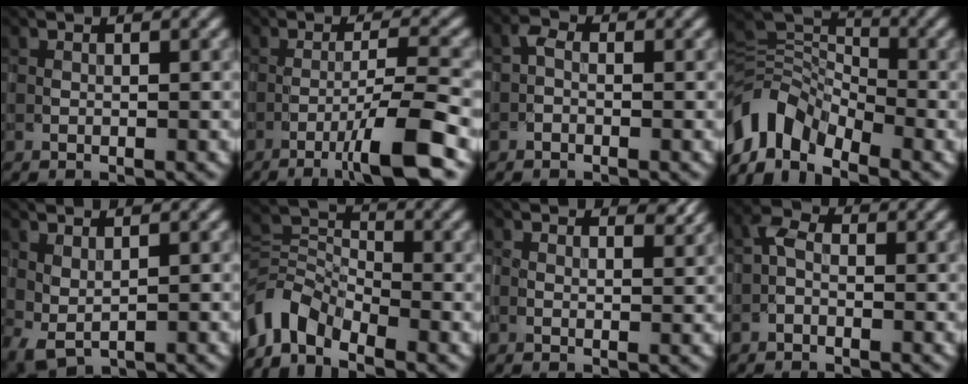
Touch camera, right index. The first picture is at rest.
{"total": 6.2, "force": [-3.0, 0.5, 5.4], "torque": [-0.082, 0.007, -0.058]}
{"total": 1.2, "force": [-0.5, 0.7, 0.8], "torque": [-0.013, 0.003, -0.014]}
{"total": 6.9, "force": [-3.9, 4.5, 3.6], "torque": [-0.063, 0.003, -0.087]}
{"total": 1.7, "force": [0.9, 0.8, 1.2], "torque": [-0.030, -0.006, 0.025]}
{"total": 5.4, "force": [-3.5, 3.1, 2.6], "torque": [-0.046, -0.001, -0.083]}
{"total": 1.7, "force": [1.4, 0.7, 0.7], "torque": [-0.012, -0.008, 0.023]}
{"total": 1.7, "force": [-0.6, 1.1, 1.2], "torque": [-0.022, 0.006, -0.018]}